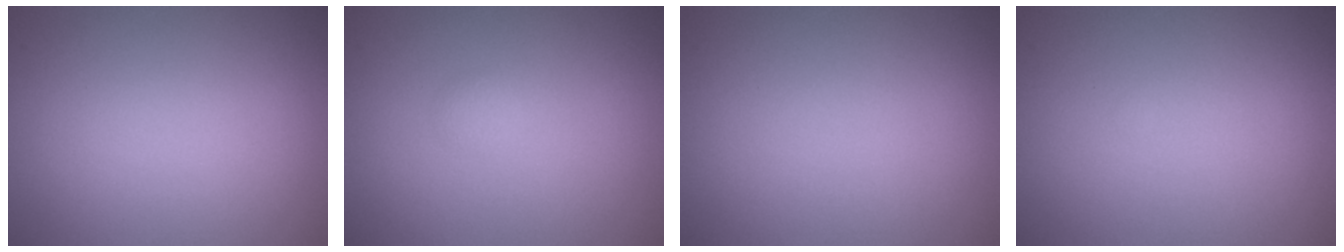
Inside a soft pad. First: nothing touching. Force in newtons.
{"total": 0.7, "press": 0.7, "slide": 0.0}
{"total": 0.0}
{"total": 0.0}